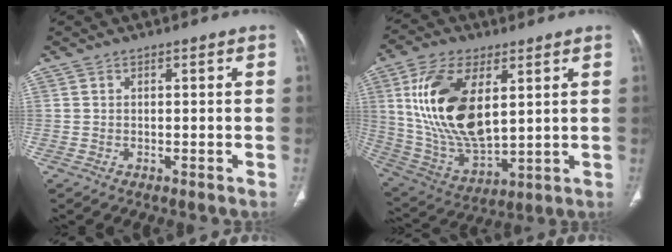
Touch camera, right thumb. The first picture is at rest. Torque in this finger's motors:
{"motor_torque": [-1.81, 2.61, 2.14, 0.64, 0.79]}